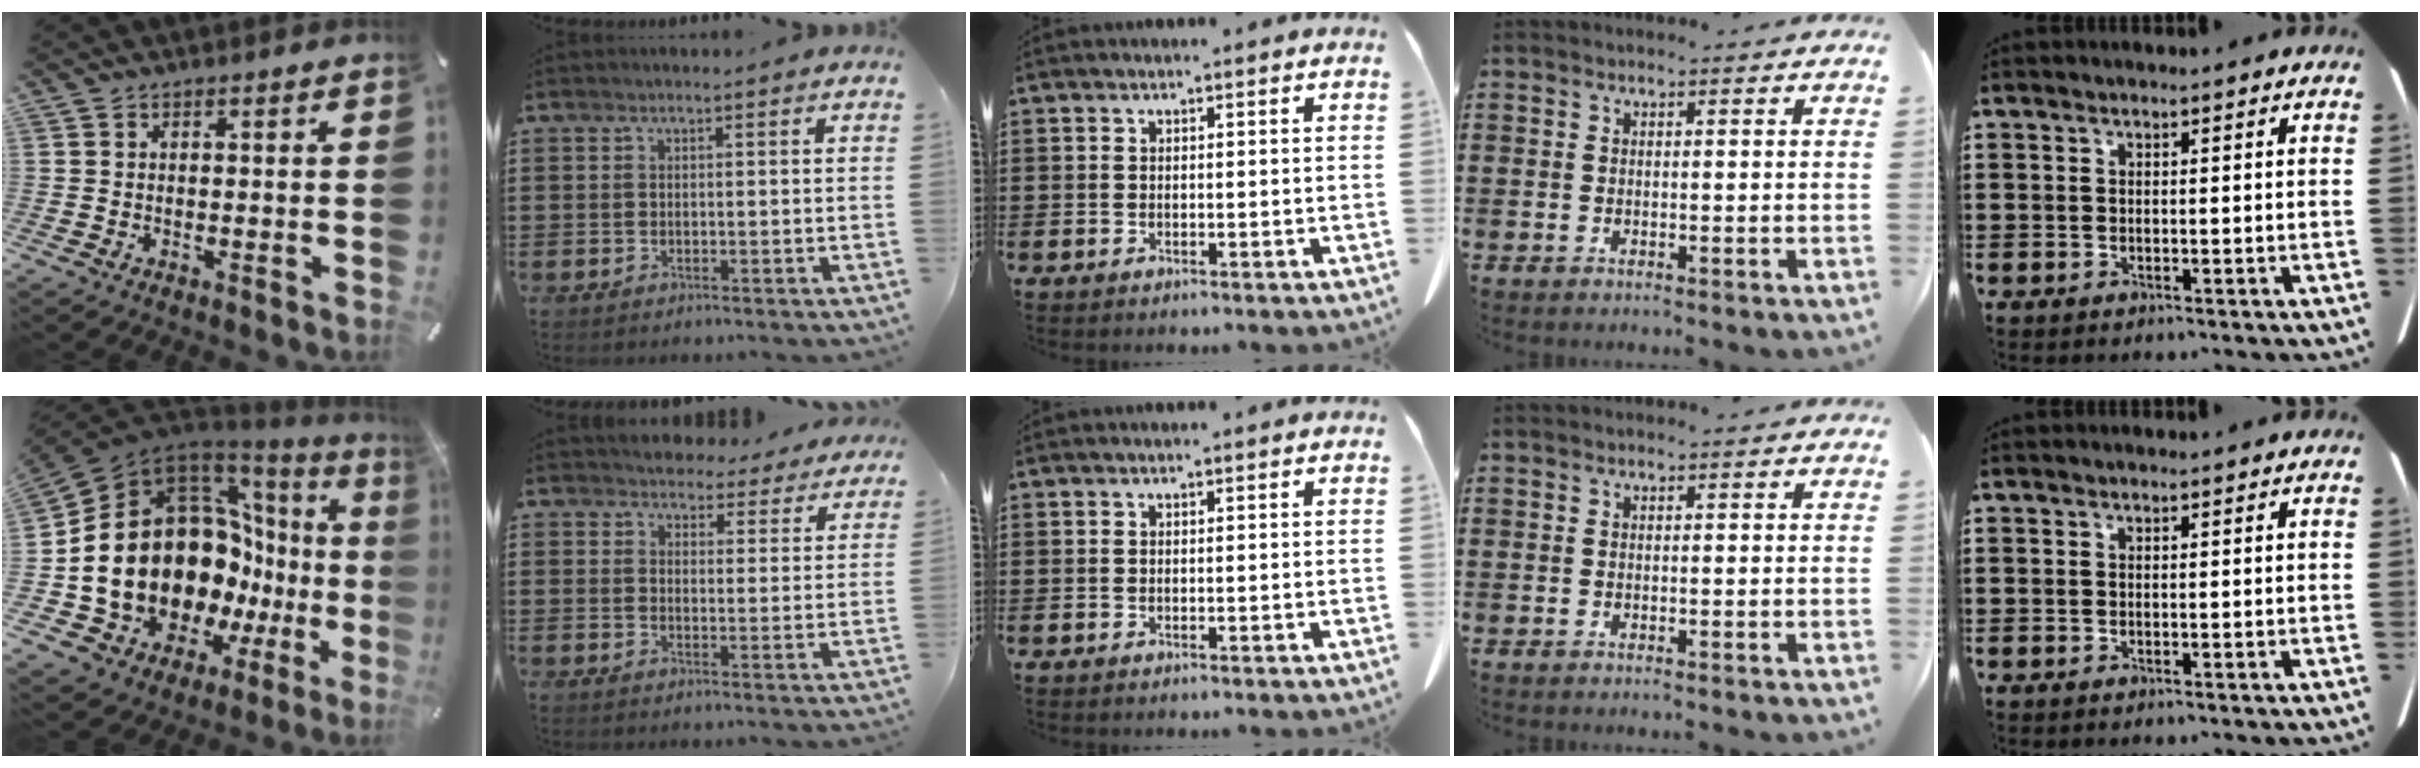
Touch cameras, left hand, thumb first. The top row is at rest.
{"thumb": {"total": 23.5, "force": [-2.3, 16.0, 17.0], "torque": [-0.292, -0.059, 0.012]}, "index": {"total": 4.3, "force": [4.3, 0.8, 0.0], "torque": [-0.013, -0.025, 0.075]}}